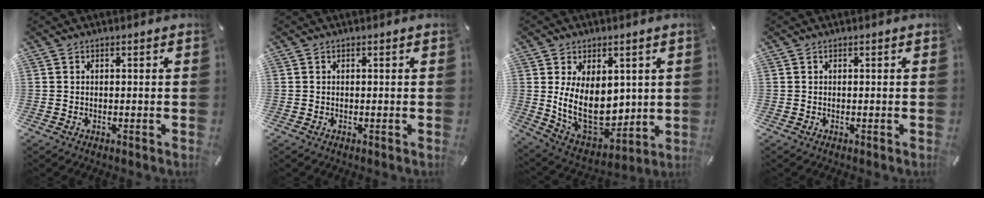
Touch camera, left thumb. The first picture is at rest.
{"total": 0.0}
{"total": 16.6, "force": [2.3, 11.5, 11.8], "torque": [-0.227, -0.038, 0.048]}
{"total": 0.0}